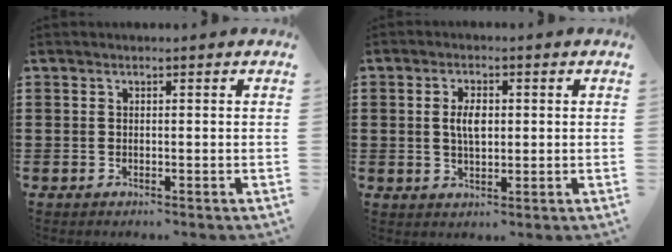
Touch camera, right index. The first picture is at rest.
{"total": 4.0, "force": [0.4, 1.9, 3.4], "torque": [-0.061, 0.005, 0.003]}